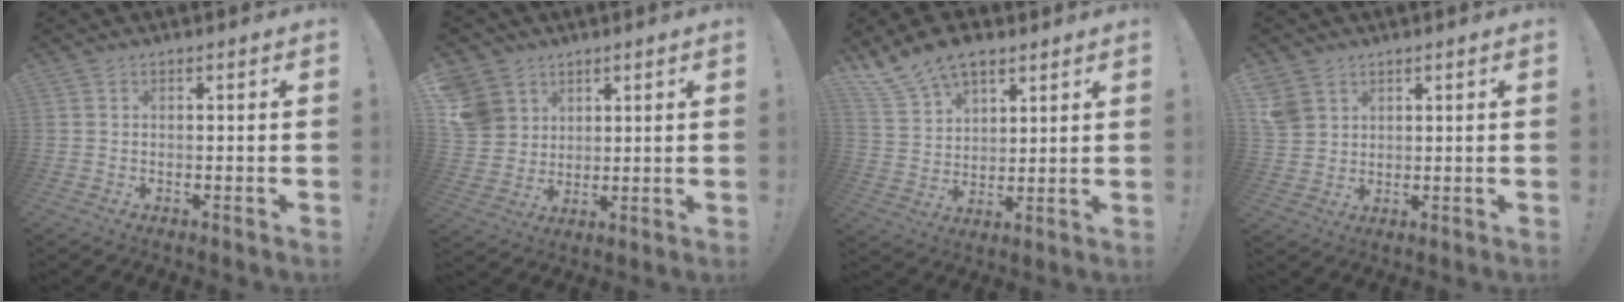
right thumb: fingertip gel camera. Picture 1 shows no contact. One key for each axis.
{"total": 9.8, "fx": 4.3, "fy": 8.4, "fz": 2.4, "tx": -0.042, "ty": -0.023, "tz": 0.091}
{"total": 12.0, "fx": 9.0, "fy": 6.4, "fz": 4.7, "tx": -0.092, "ty": -0.056, "tz": 0.174}
{"total": 5.8, "fx": 3.3, "fy": 4.4, "fz": 1.7, "tx": -0.033, "ty": -0.010, "tz": 0.069}